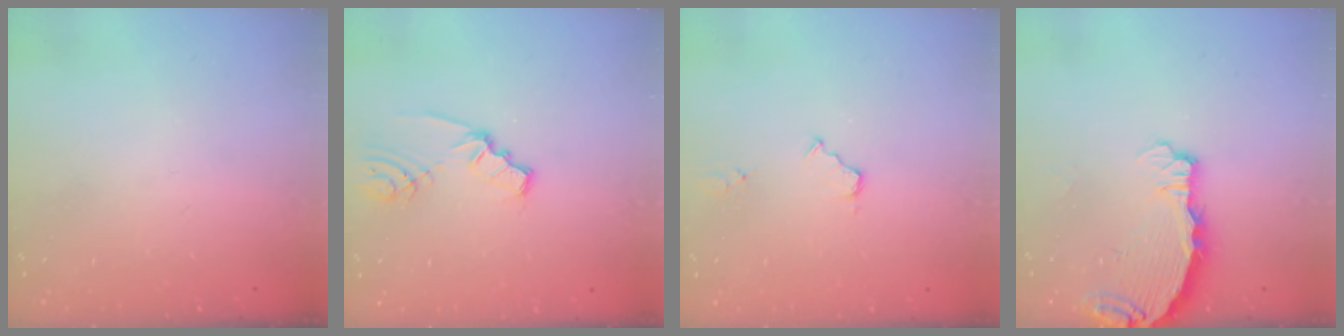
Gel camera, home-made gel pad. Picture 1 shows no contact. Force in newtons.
{"total": 2.7, "press": 2.7, "slide": 0.3}
{"total": 3.3, "press": 3.3, "slide": 0.4}
{"total": 3.6, "press": 3.6, "slide": 0.3}